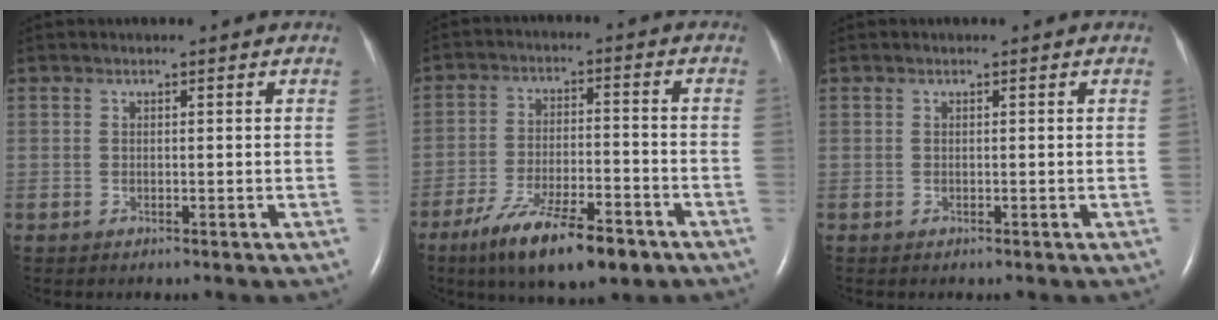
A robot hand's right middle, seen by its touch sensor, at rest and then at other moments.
{"total": 13.0, "force": [-8.6, 3.2, 9.3], "torque": [-0.165, -0.019, -0.141]}
{"total": 0.0}